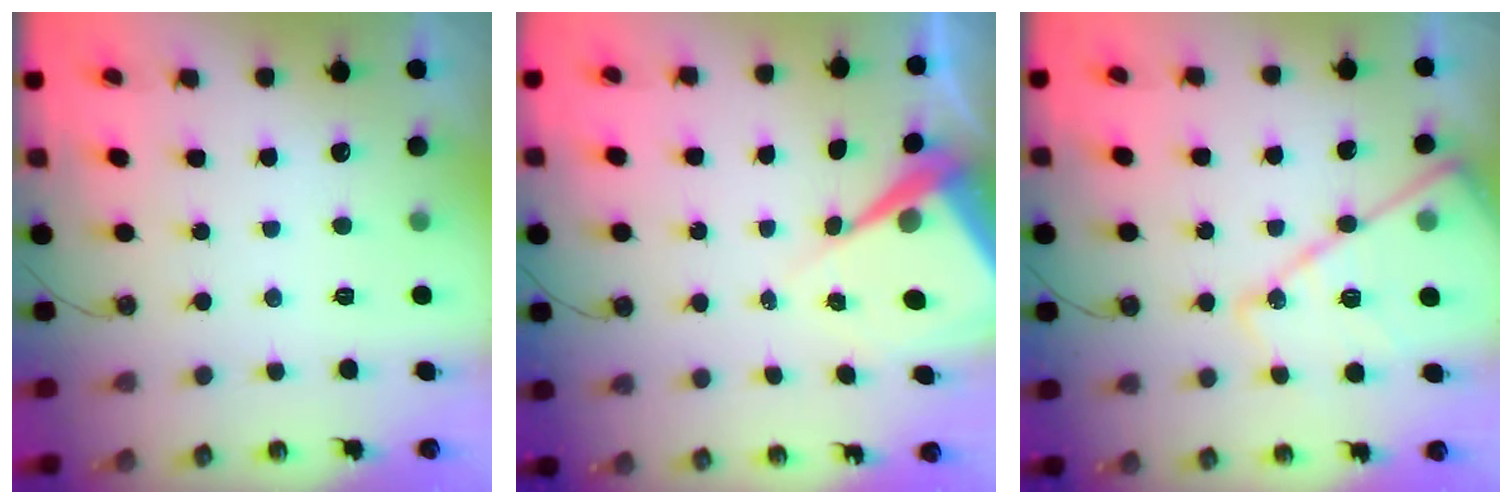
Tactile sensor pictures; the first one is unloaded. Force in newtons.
{"total": 8.5, "press": 8.5, "slide": 0.7}
{"total": 17.5, "press": 17.5, "slide": 1.5}